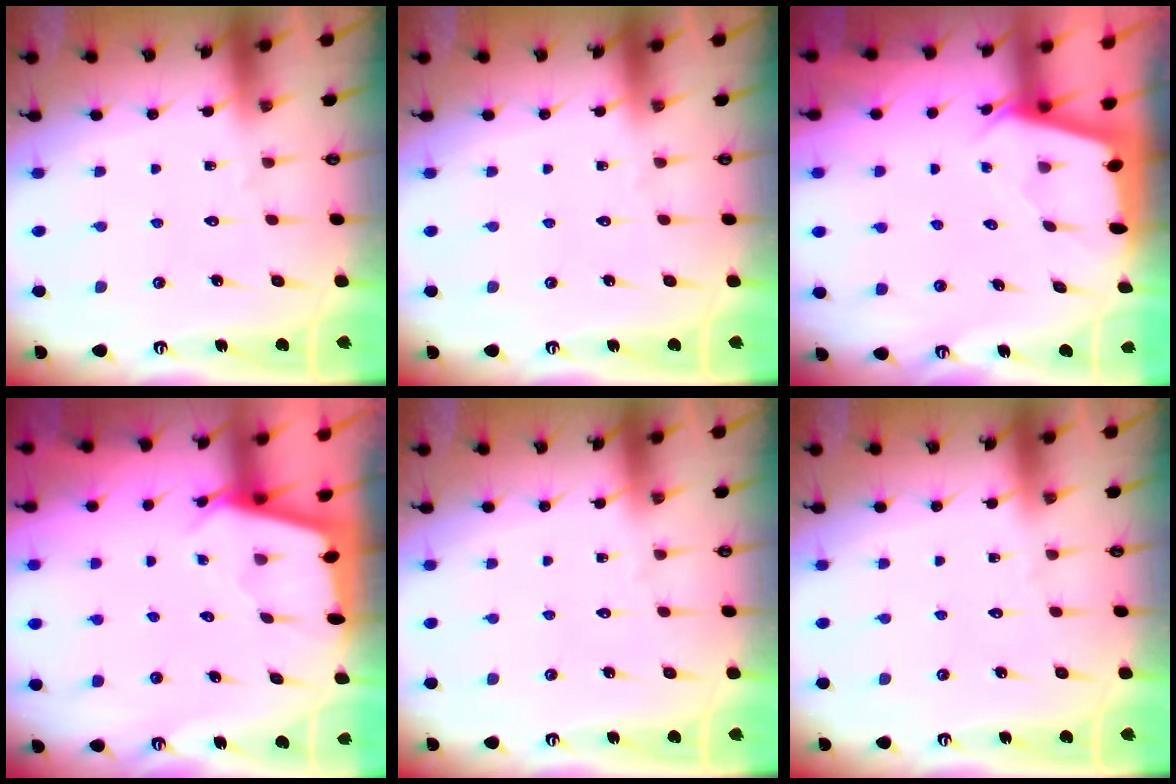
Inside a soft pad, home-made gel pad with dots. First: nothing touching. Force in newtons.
{"total": 0.0}
{"total": 2.0, "press": 2.0, "slide": 0.3}
{"total": 2.3, "press": 2.3, "slide": 0.3}
{"total": 0.0}
{"total": 0.0}